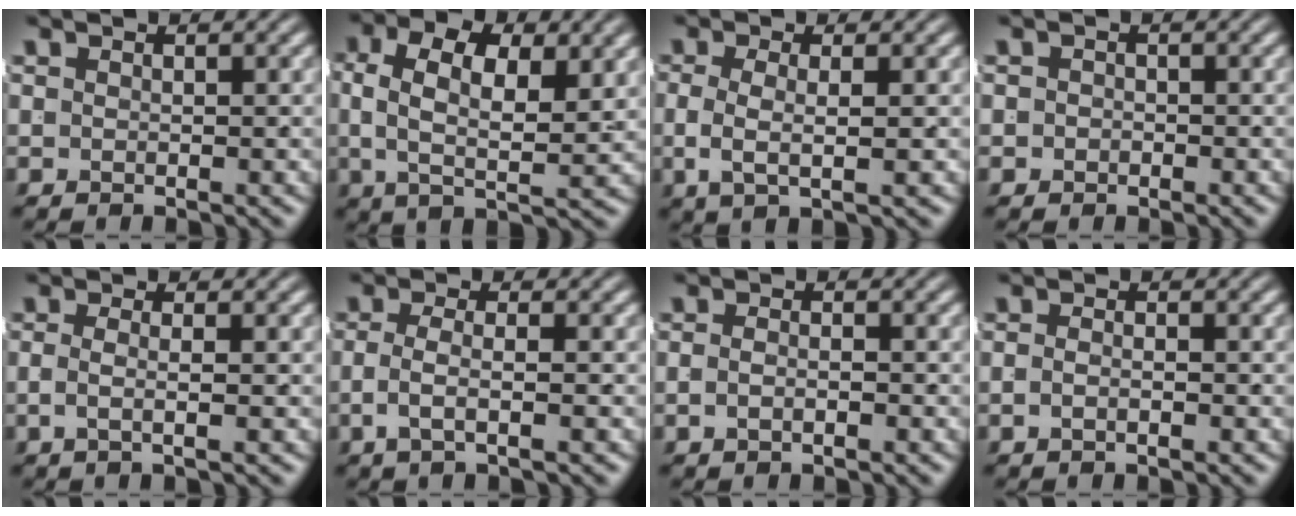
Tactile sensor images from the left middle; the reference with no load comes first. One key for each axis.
{"total": 7.2, "fx": 2.1, "fy": 3.9, "fz": 5.7, "tx": -0.088, "ty": 0.004, "tz": 0.024}
{"total": 2.8, "fx": -0.2, "fy": 0.6, "fz": 2.7, "tx": -0.052, "ty": -0.012, "tz": 0.005}
{"total": 1.0, "fx": -0.8, "fy": 0.6, "fz": 0.0, "tx": 0.000, "ty": -0.010, "tz": -0.010}
{"total": 1.8, "fx": -0.6, "fy": -0.5, "fz": 1.7, "tx": -0.034, "ty": -0.009, "tz": -0.005}
{"total": 2.5, "fx": -0.9, "fy": 0.2, "fz": 2.3, "tx": -0.045, "ty": -0.012, "tz": -0.010}
{"total": 1.4, "fx": -0.8, "fy": 0.0, "fz": 1.1, "tx": -0.018, "ty": -0.003, "tz": -0.012}
{"total": 1.2, "fx": -0.8, "fy": -0.1, "fz": 0.9, "tx": -0.016, "ty": 0.000, "tz": -0.013}